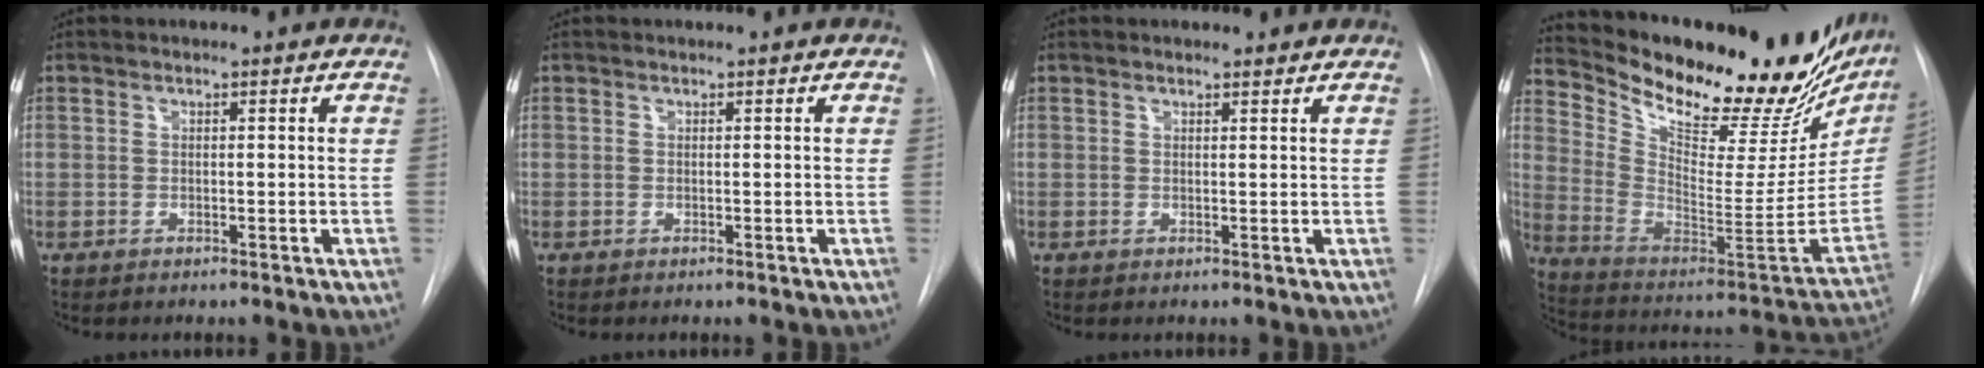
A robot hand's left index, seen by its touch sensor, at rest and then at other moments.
{"total": 0.0}
{"total": 1.1, "force": [1.0, 0.3, 0.3], "torque": [-0.011, 0.005, 0.016]}
{"total": 31.8, "force": [25.6, 9.4, 16.3], "torque": [-0.272, -0.041, 0.361]}